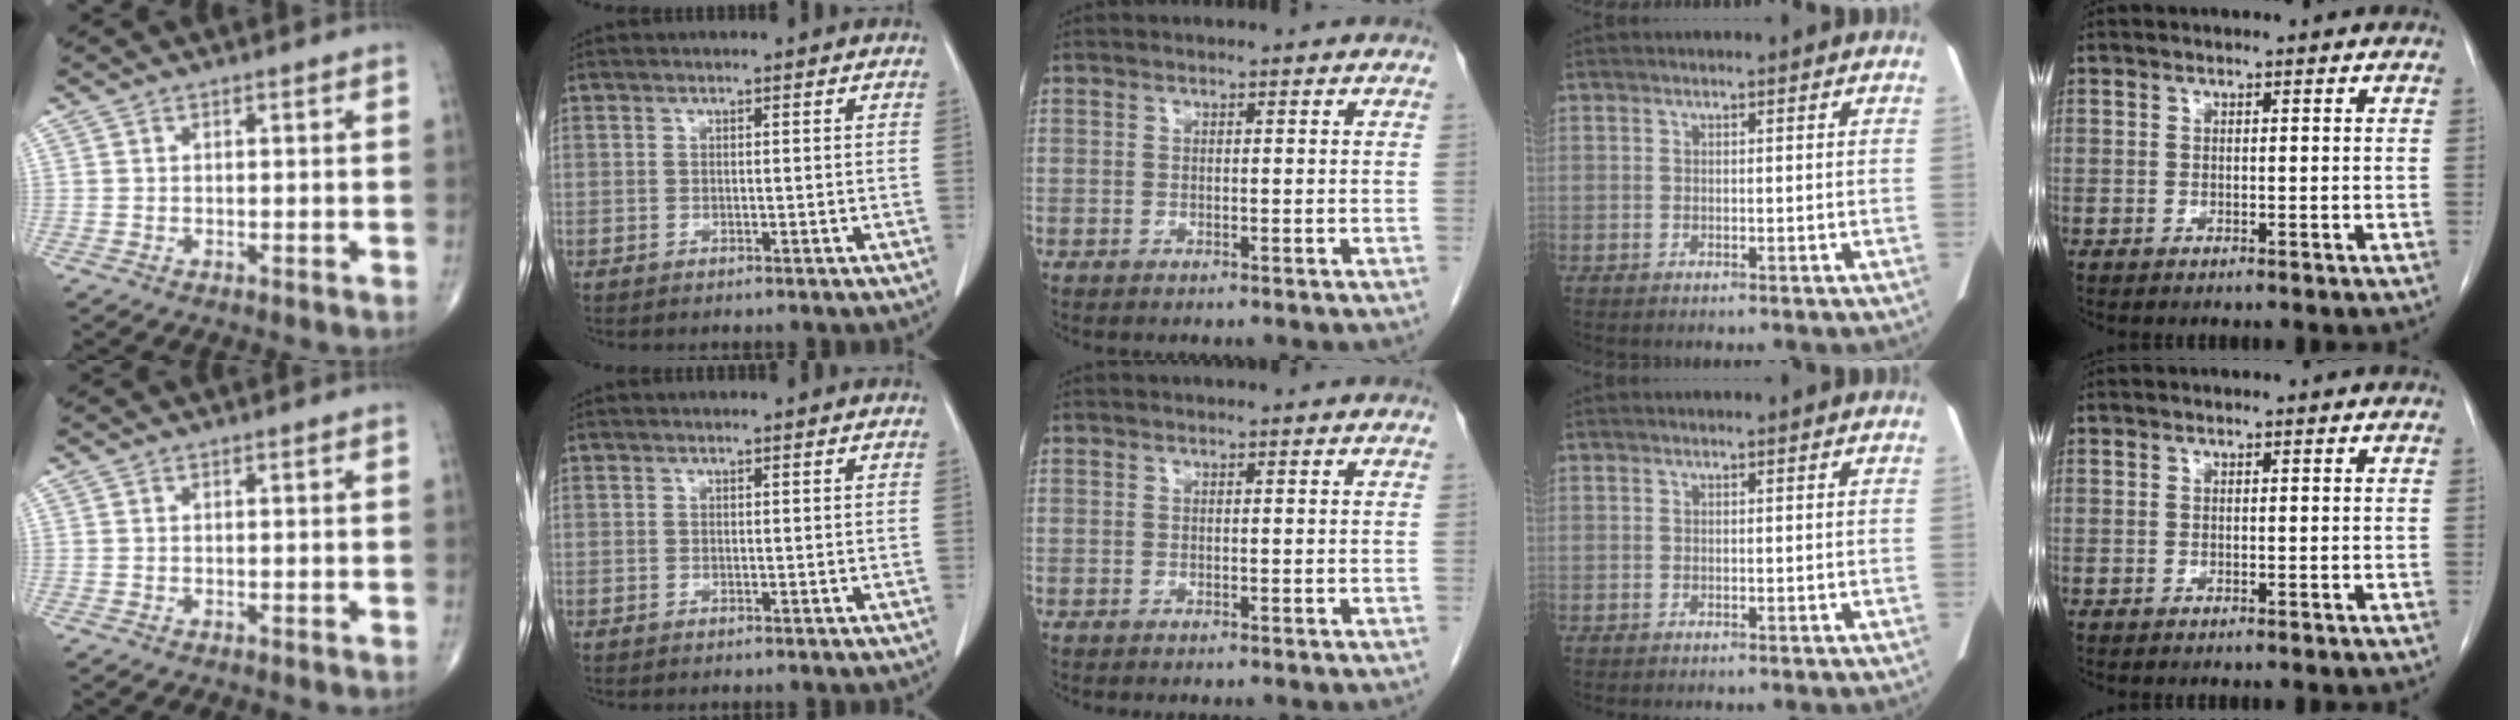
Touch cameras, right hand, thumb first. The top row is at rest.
{}